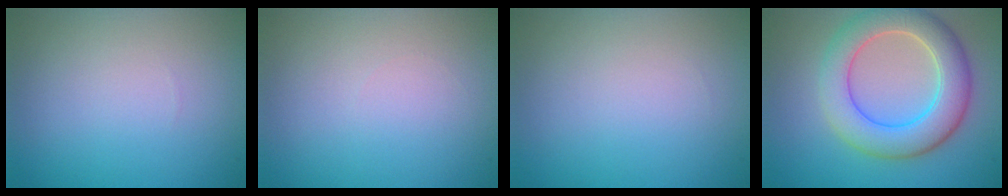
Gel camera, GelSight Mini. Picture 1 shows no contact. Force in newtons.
{"total": 0.0}
{"total": 0.0}
{"total": 7.1, "press": 7.1, "slide": 0.3}